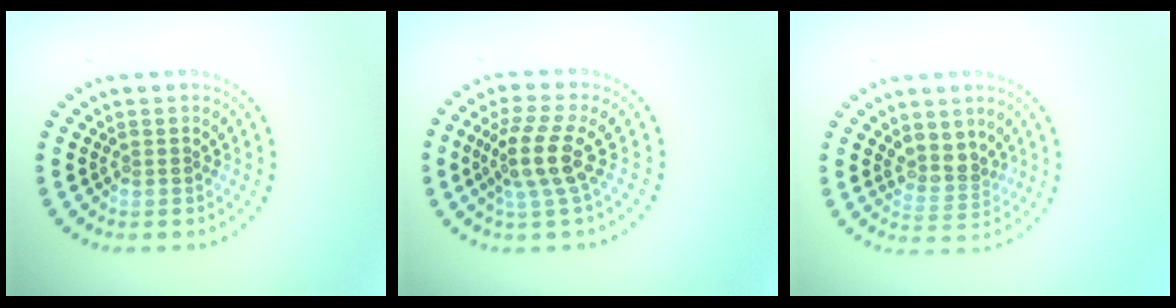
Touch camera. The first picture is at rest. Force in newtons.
{"total": 3.9, "press": 2.9, "slide": 2.6}
{"total": 2.6, "press": 2.0, "slide": 1.6}